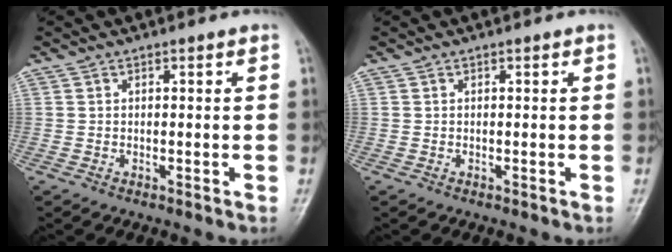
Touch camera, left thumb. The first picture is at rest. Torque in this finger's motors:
{"motor_torque": [0.00, 0.00, -0.01, 0.00, 0.00]}